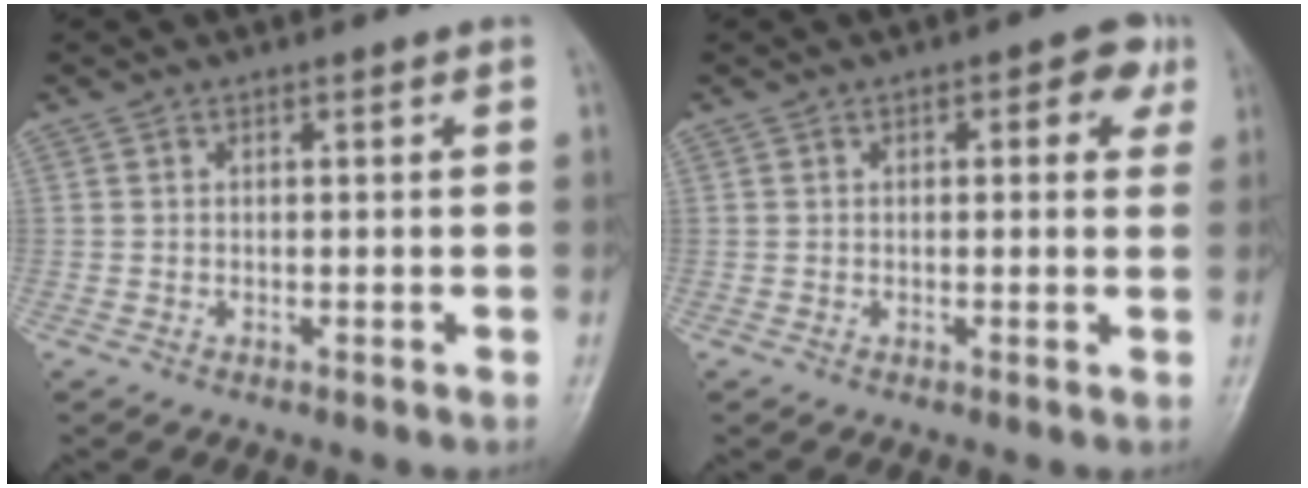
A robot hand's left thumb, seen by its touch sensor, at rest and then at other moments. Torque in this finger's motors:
{"motor_torque": [-0.03, 0.25, -0.26, -0.08, 0.09]}